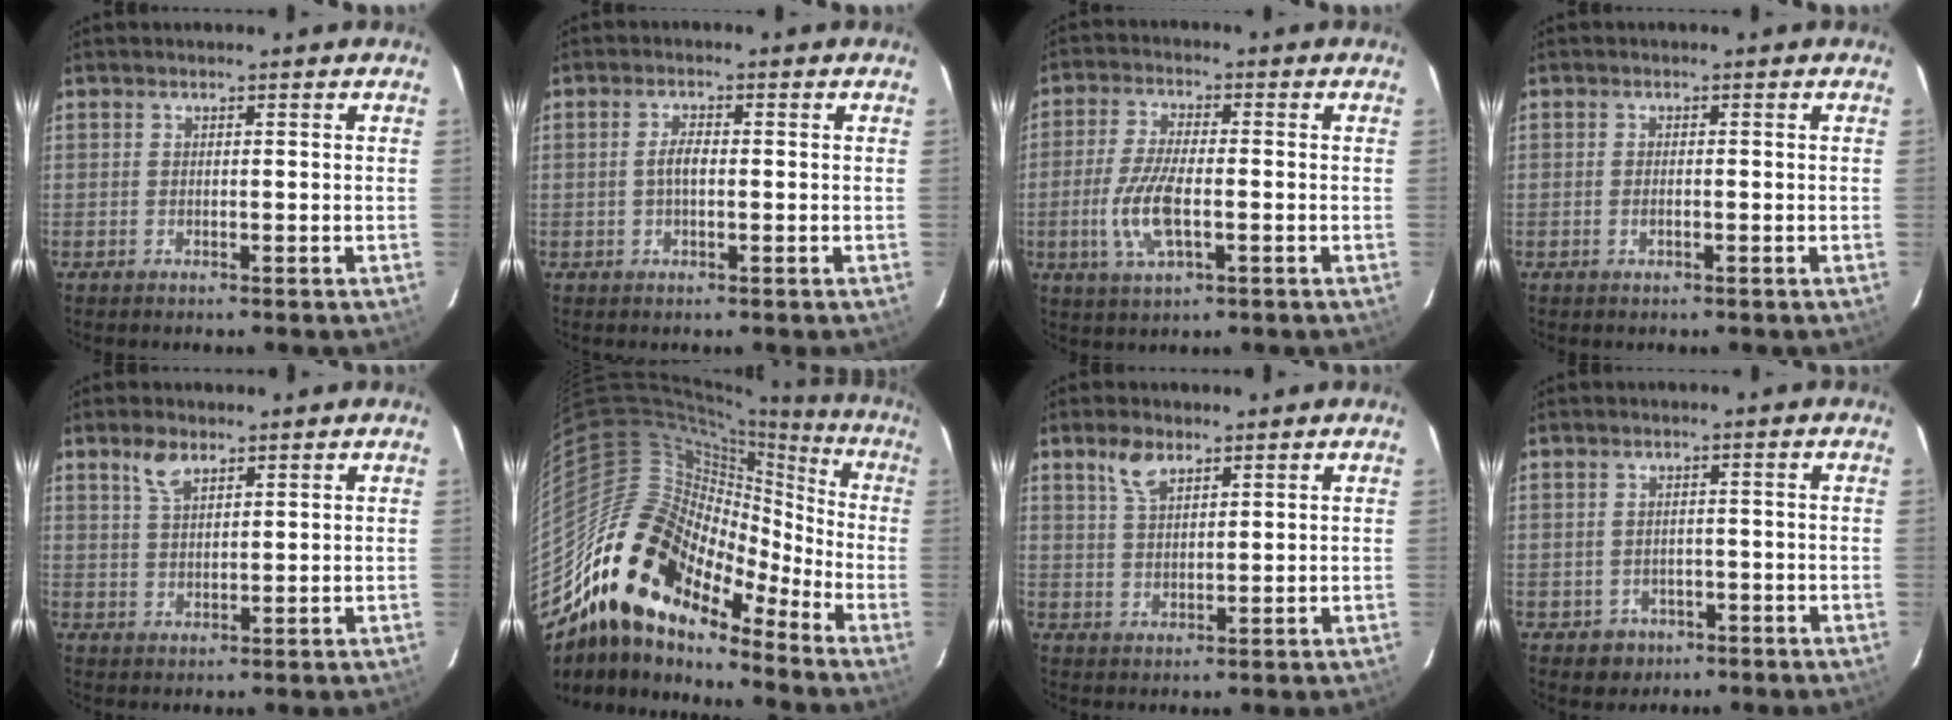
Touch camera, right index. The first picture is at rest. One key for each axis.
{"total": 2.5, "fx": -0.2, "fy": 1.0, "fz": 2.3, "tx": -0.047, "ty": 0.005, "tz": -0.003}
{"total": 9.2, "fx": -2.2, "fy": 3.3, "fz": 8.4, "tx": -0.179, "ty": -0.005, "tz": -0.042}
{"total": 1.1, "fx": -0.5, "fy": 0.6, "fz": 0.8, "tx": -0.017, "ty": -0.002, "tz": -0.008}
{"total": 4.1, "fx": 2.7, "fy": 1.8, "fz": 2.4, "tx": -0.046, "ty": 0.007, "tz": 0.054}
{"total": 19.7, "fx": -13.5, "fy": 10.6, "fz": 9.5, "tx": -0.170, "ty": 0.011, "tz": -0.257}
{"total": 4.7, "fx": 3.0, "fy": 2.2, "fz": 2.8, "tx": -0.053, "ty": 0.008, "tz": 0.060}
{"total": 4.0, "fx": -1.6, "fy": 3.6, "fz": 0.5, "tx": -0.021, "ty": 0.009, "tz": -0.015}